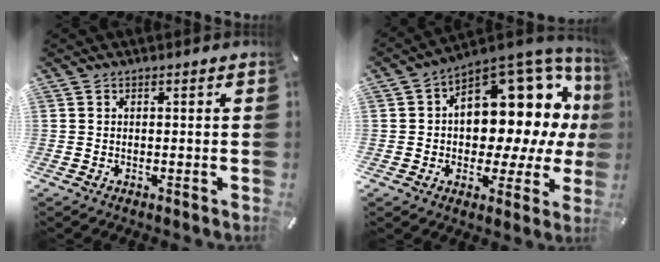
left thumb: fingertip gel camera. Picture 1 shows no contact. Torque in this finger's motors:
{"motor_torque": [2.51, 2.50, 0.63, 0.19, 0.40]}